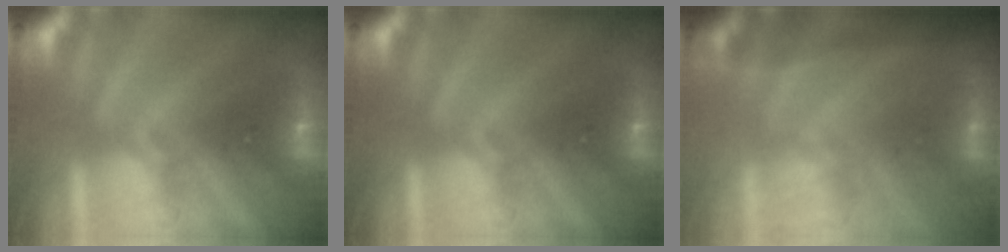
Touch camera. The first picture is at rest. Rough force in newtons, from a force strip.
{"total": 0.0}
{"total": 1.3}